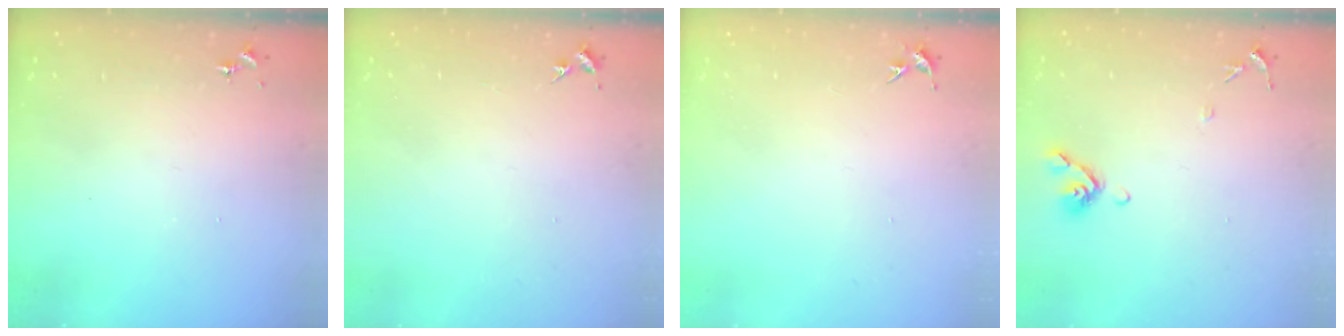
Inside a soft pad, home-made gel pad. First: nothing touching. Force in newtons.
{"total": 2.7, "press": 2.7, "slide": 0.3}
{"total": 4.2, "press": 4.2, "slide": 0.5}
{"total": 7.7, "press": 7.6, "slide": 1.4}